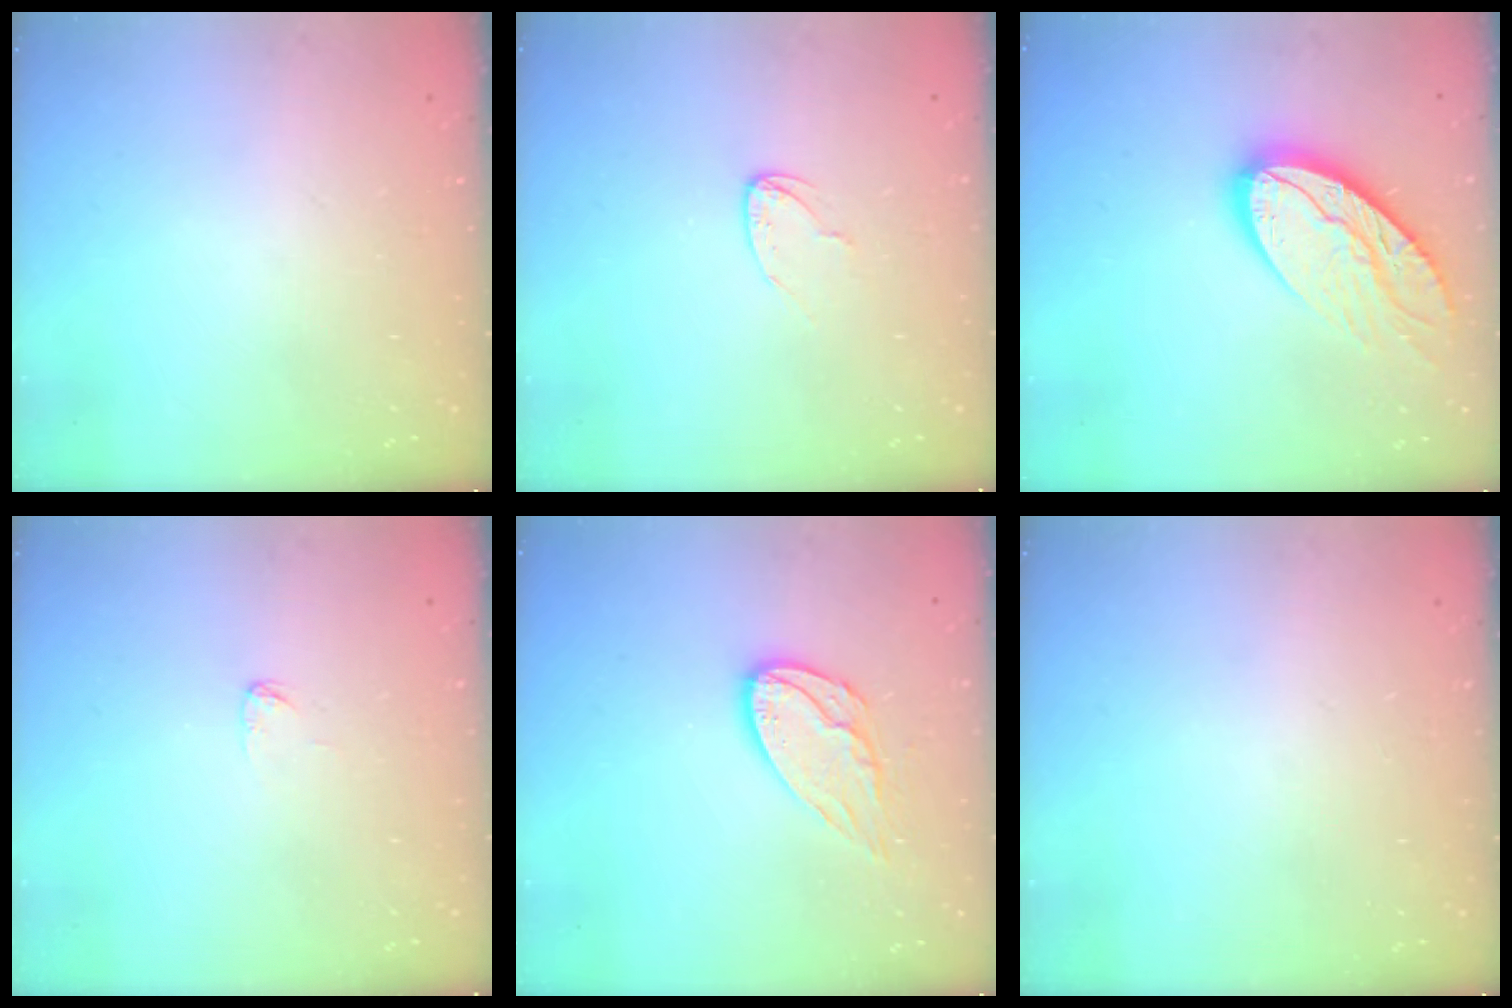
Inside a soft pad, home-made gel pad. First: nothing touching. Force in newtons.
{"total": 4.3, "press": 4.3, "slide": 0.3}
{"total": 16.0, "press": 15.9, "slide": 1.4}
{"total": 2.9, "press": 2.9, "slide": 0.1}
{"total": 10.3, "press": 10.3, "slide": 0.4}
{"total": 0.0}